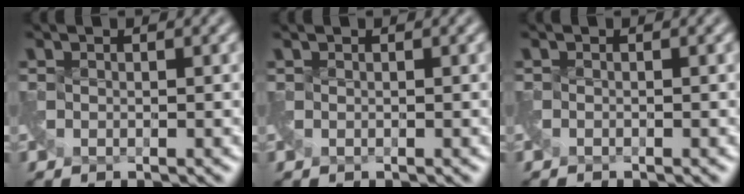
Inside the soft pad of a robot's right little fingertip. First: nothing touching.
{"total": 0.0}
{"total": 0.8, "force": [-0.7, -0.3, -0.1], "torque": [-0.003, -0.012, -0.019]}